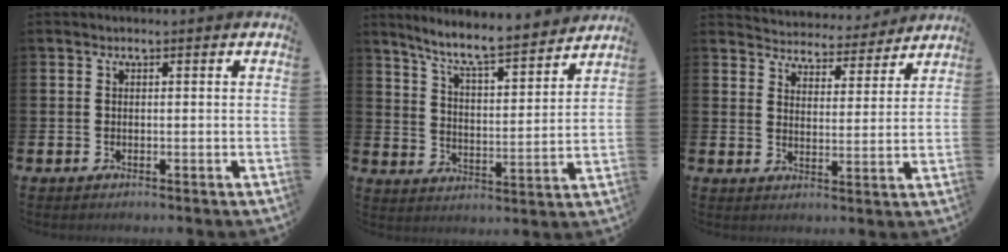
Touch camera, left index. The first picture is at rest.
{"total": 7.8, "force": [7.2, 0.5, 2.9], "torque": [-0.078, -0.057, 0.121]}
{"total": 4.8, "force": [4.7, 1.2, -0.2], "torque": [-0.011, -0.044, 0.078]}